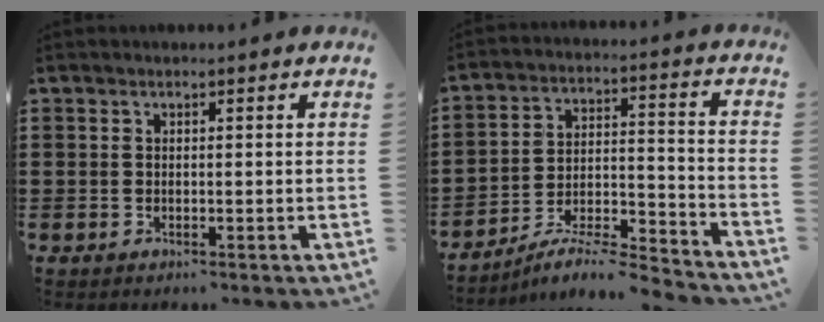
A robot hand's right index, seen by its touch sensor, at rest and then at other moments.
{"total": 7.0, "force": [-6.5, 0.3, 2.6], "torque": [-0.040, -0.003, -0.128]}